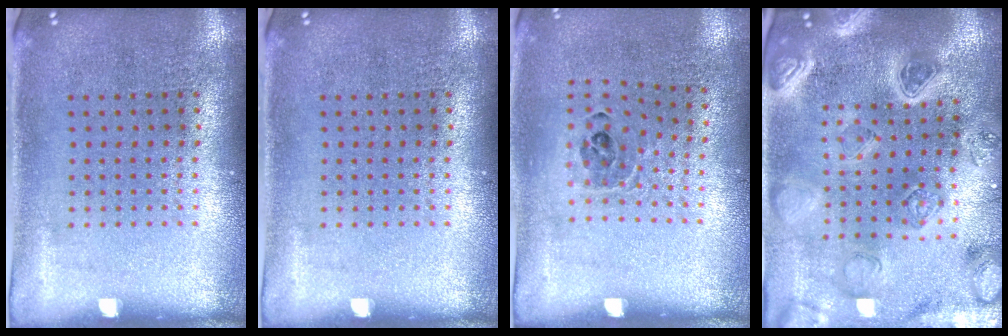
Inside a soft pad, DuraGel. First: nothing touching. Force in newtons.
{"total": 0.0}
{"total": 0.9, "press": 0.8, "slide": 0.4}
{"total": 3.1, "press": 3.0, "slide": 0.9}